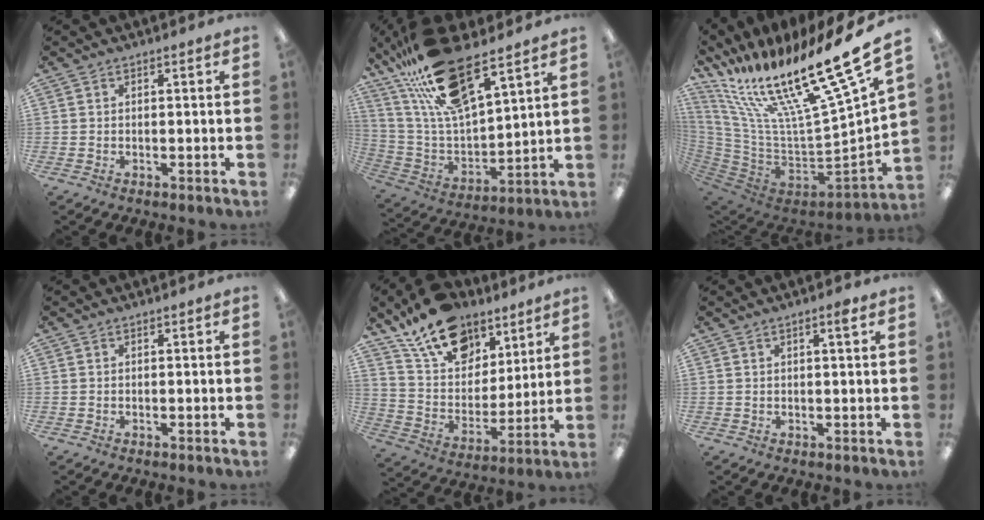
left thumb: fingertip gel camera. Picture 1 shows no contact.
{"total": 22.3, "force": [16.2, 6.5, 13.9], "torque": [-0.280, -0.083, 0.283]}
{"total": 26.2, "force": [17.6, 5.6, 18.5], "torque": [-0.291, -0.162, 0.309]}
{"total": 0.0}
{"total": 18.2, "force": [13.0, 10.3, 7.4], "torque": [-0.139, -0.072, 0.241]}
{"total": 2.4, "force": [1.4, 0.3, 1.9], "torque": [-0.033, -0.001, 0.021]}